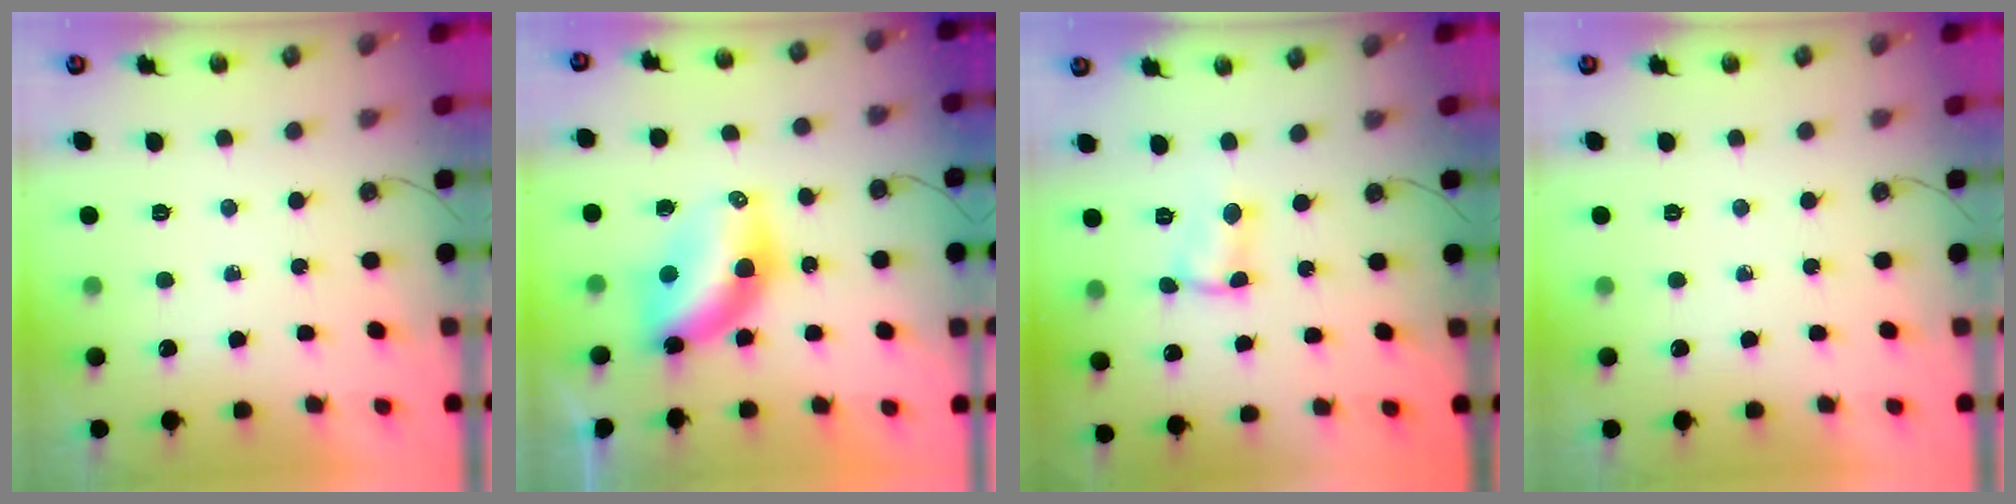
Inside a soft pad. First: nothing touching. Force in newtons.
{"total": 8.0, "press": 8.0, "slide": 0.7}
{"total": 2.2, "press": 2.2, "slide": 0.1}
{"total": 0.0}